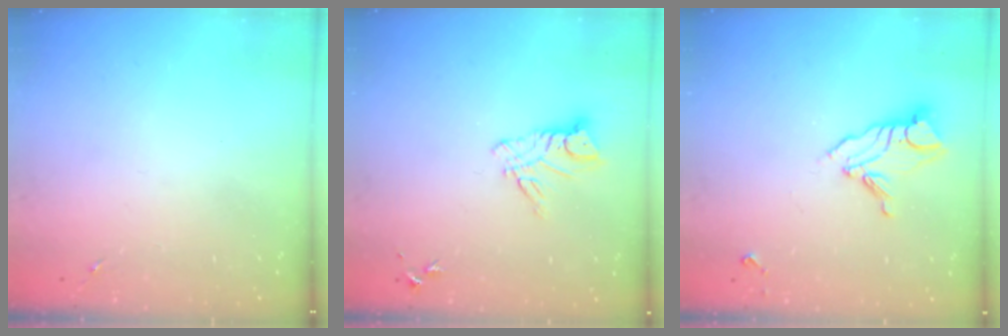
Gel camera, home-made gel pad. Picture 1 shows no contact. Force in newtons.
{"total": 8.6, "press": 8.5, "slide": 0.9}
{"total": 10.7, "press": 10.6, "slide": 1.0}